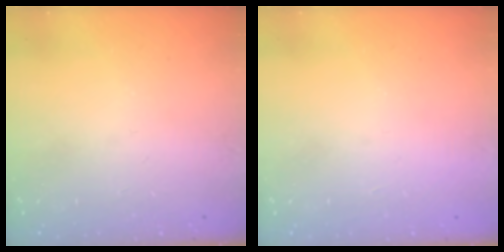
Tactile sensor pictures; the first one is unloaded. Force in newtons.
{"total": 1.6, "press": 1.6, "slide": 0.1}